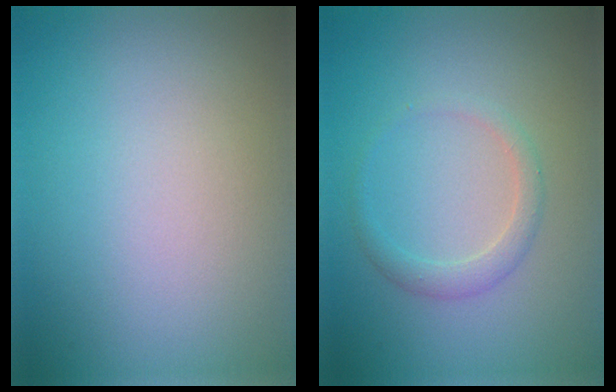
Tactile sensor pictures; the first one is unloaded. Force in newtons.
{"total": 1.6, "press": 1.6, "slide": 0.1}